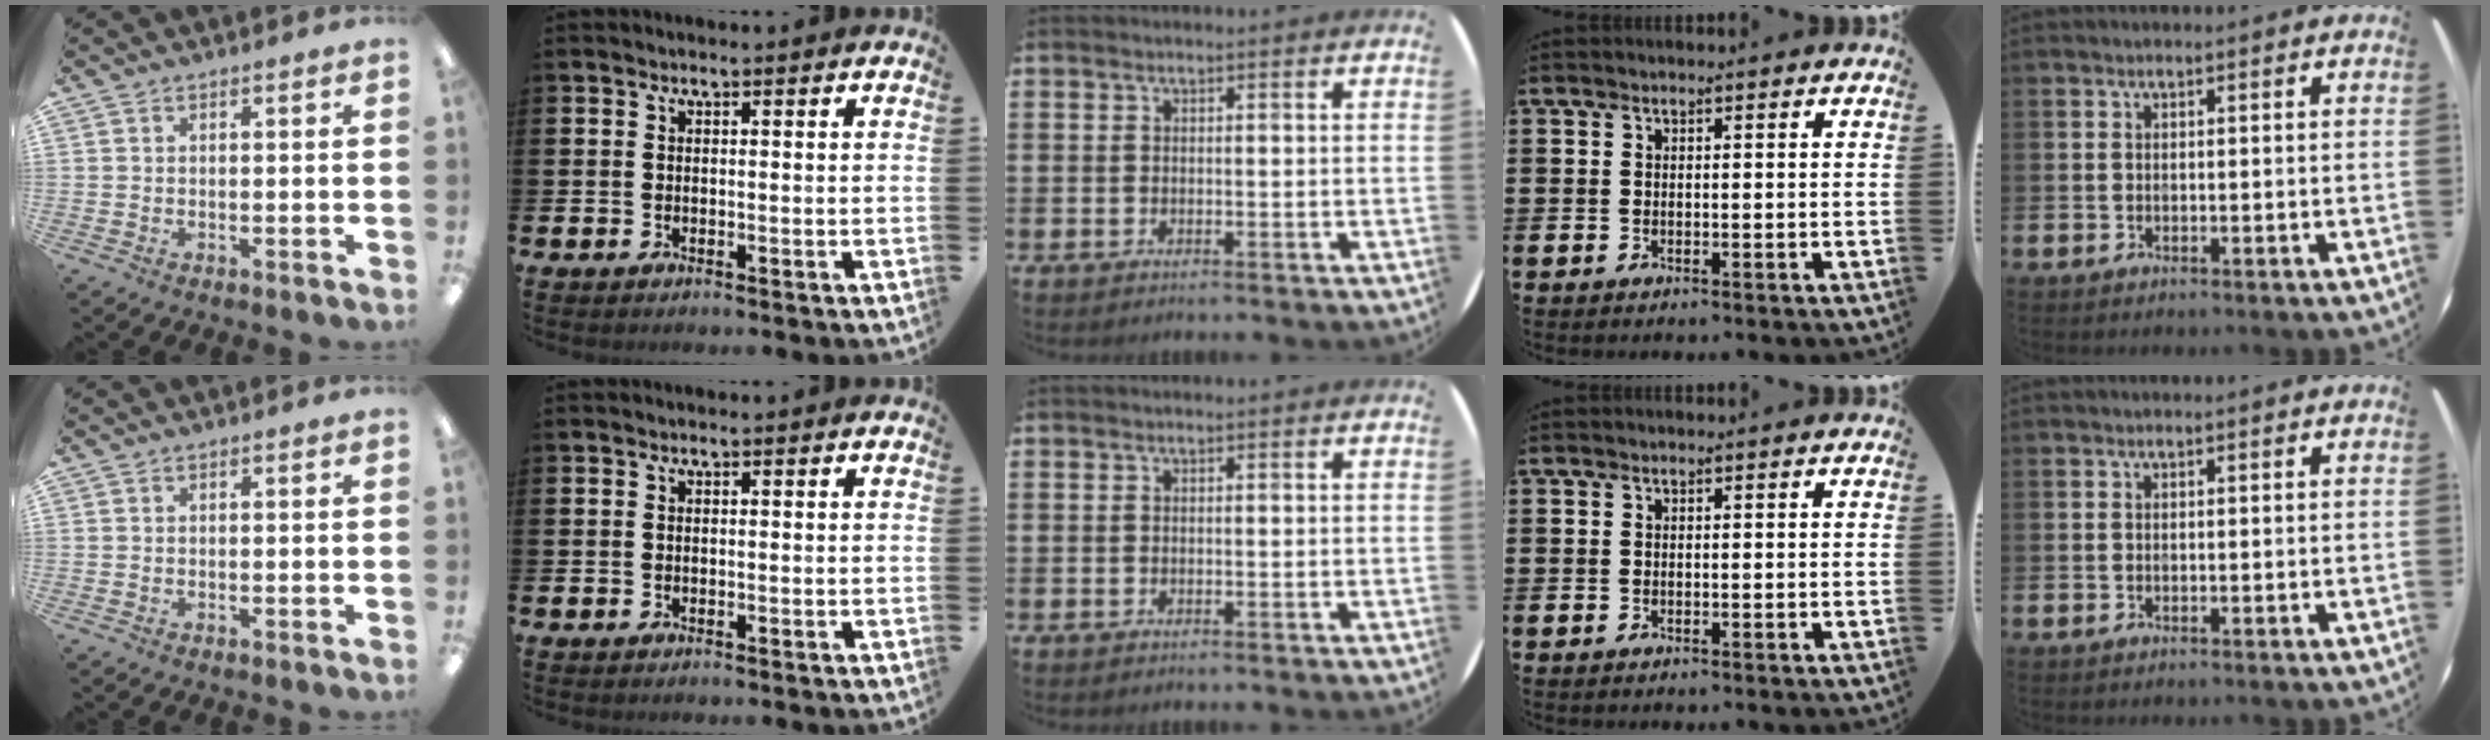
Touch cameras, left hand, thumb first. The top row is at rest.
{}